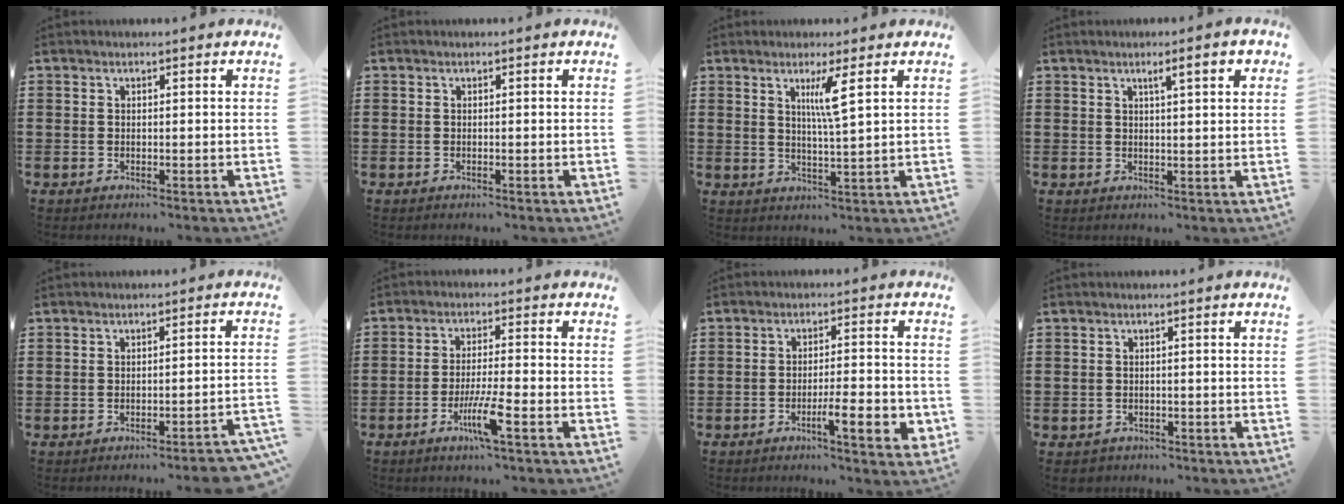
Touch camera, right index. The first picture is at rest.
{"total": 0.0}
{"total": 4.3, "force": [1.9, -0.4, 3.8], "torque": [-0.081, -0.005, 0.029]}
{"total": 3.6, "force": [1.6, 0.3, 3.2], "torque": [-0.057, -0.001, 0.023]}
{"total": 2.2, "force": [-2.0, -0.2, 0.6], "torque": [-0.014, -0.002, -0.044]}
{"total": 6.2, "force": [-3.1, 0.2, 5.4], "torque": [-0.107, -0.014, -0.057]}
{"total": 6.5, "force": [-2.7, 1.3, 5.8], "torque": [-0.090, -0.002, -0.041]}
{"total": 1.1, "force": [-0.9, 0.6, -0.1], "torque": [-0.002, 0.005, -0.022]}